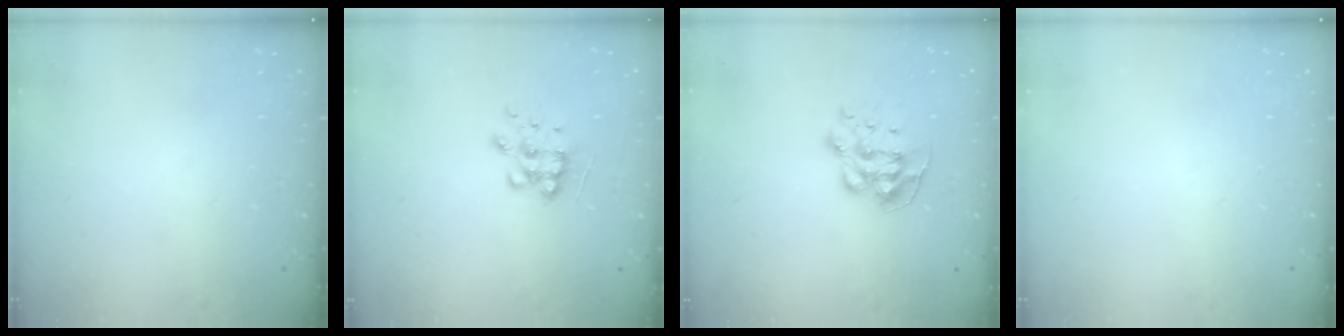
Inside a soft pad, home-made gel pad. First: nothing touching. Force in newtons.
{"total": 8.5, "press": 8.5, "slide": 0.8}
{"total": 9.3, "press": 9.3, "slide": 0.4}
{"total": 0.0}